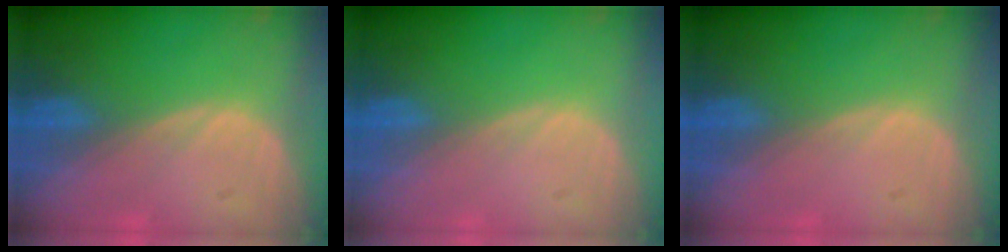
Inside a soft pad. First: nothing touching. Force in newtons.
{"total": 0.0}
{"total": 0.0}